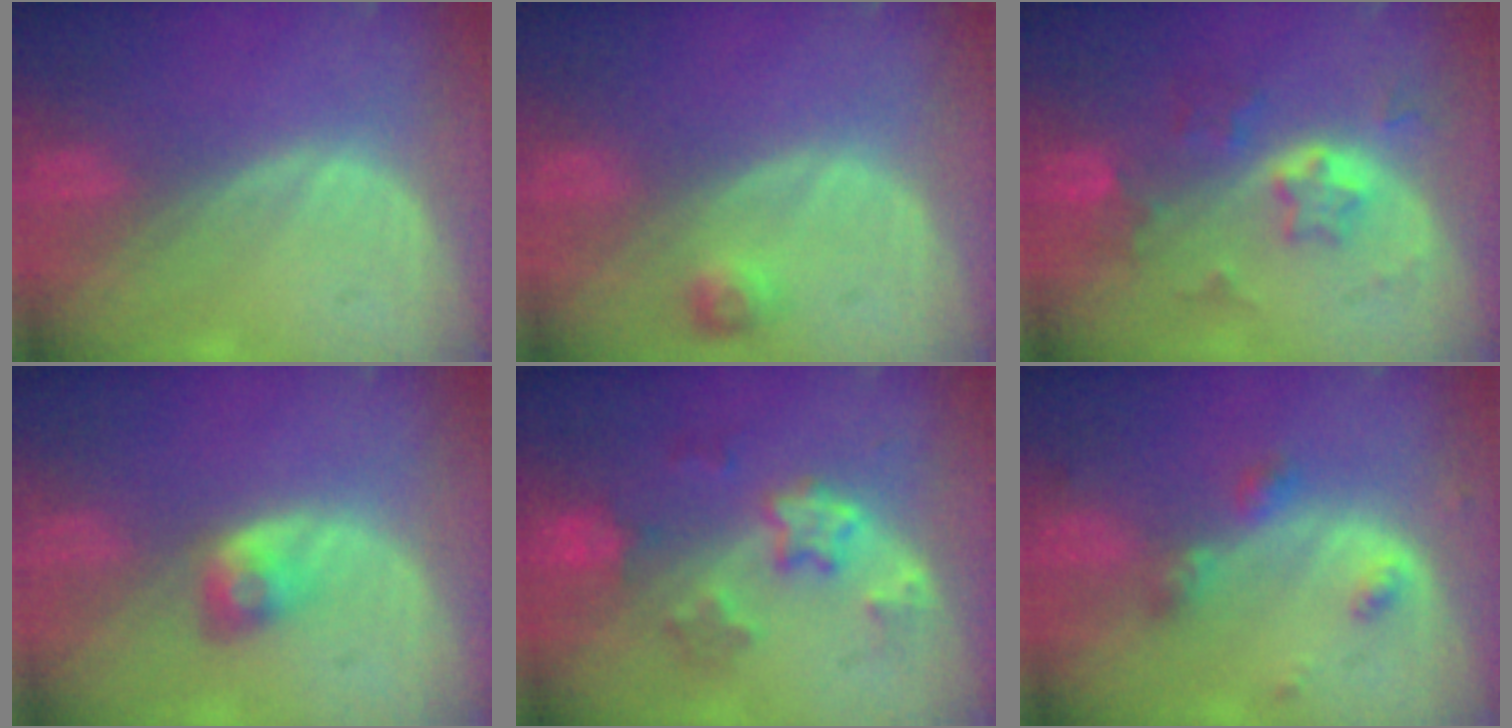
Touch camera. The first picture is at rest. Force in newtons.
{"total": 2.4, "press": 2.2, "slide": 0.9}
{"total": 5.9, "press": 5.3, "slide": 2.5}
{"total": 2.9, "press": 2.5, "slide": 1.4}
{"total": 5.7, "press": 5.7, "slide": 0.4}
{"total": 3.8, "press": 3.7, "slide": 1.1}